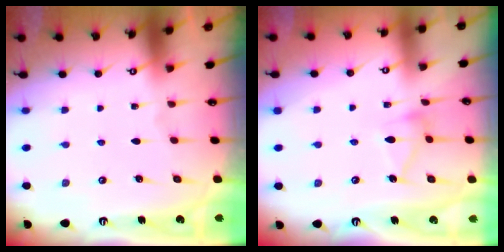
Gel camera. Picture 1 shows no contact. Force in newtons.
{"total": 9.7, "press": 9.7, "slide": 0.6}